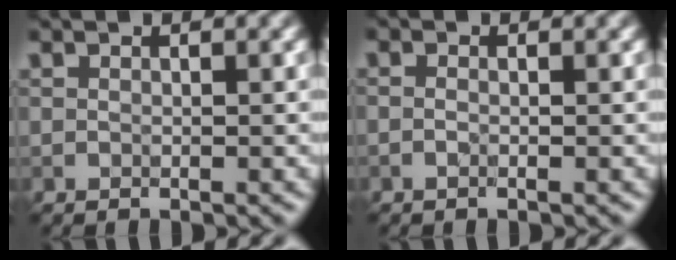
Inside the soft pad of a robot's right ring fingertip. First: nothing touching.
{"total": 0.7, "force": [-0.1, 0.2, 0.6], "torque": [-0.011, -0.008, -0.010]}